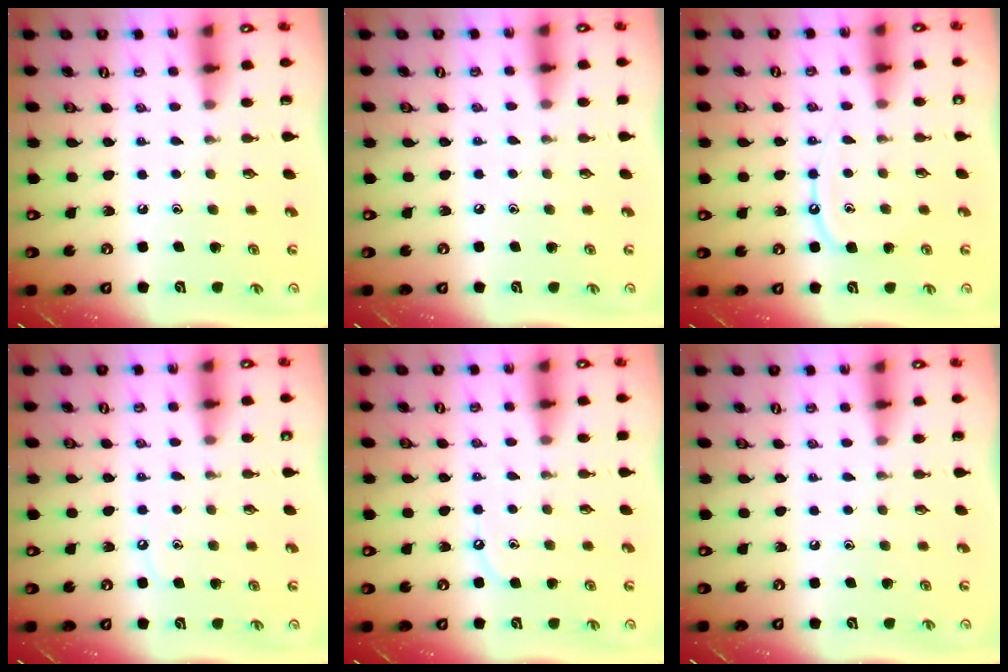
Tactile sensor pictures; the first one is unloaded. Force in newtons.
{"total": 2.6, "press": 2.6, "slide": 0.3}
{"total": 8.2, "press": 8.1, "slide": 0.9}
{"total": 4.5, "press": 4.4, "slide": 0.4}
{"total": 5.0, "press": 4.9, "slide": 0.7}
{"total": 0.0}